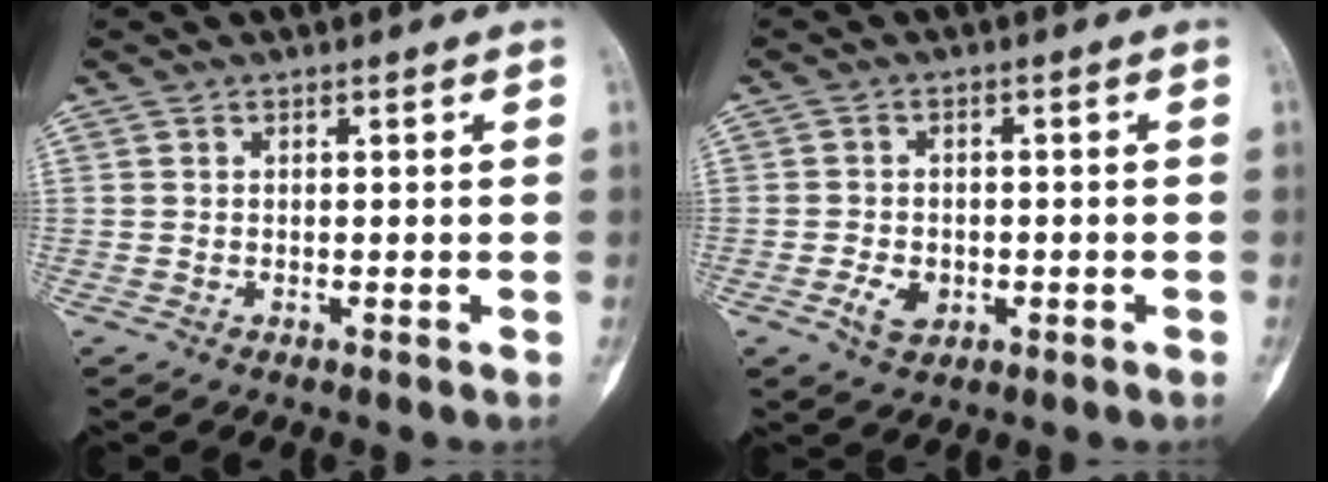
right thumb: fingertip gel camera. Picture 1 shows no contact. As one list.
[{"total": 4.0, "force": [-1.3, 2.8, 2.5], "torque": [-0.035, 0.003, -0.021]}]